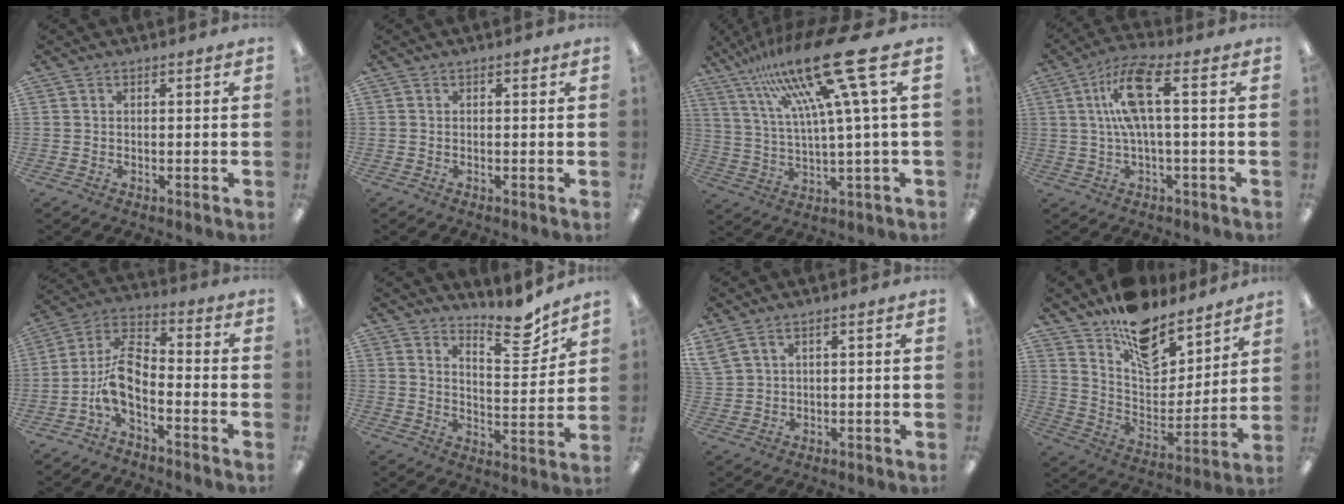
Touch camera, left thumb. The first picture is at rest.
{"total": 1.1, "force": [0.2, 0.4, 1.0], "torque": [-0.021, 0.003, 0.002]}
{"total": 23.1, "force": [12.4, 3.5, 19.2], "torque": [-0.354, -0.072, 0.189]}
{"total": 12.1, "force": [2.5, 3.5, 11.3], "torque": [-0.221, 0.006, 0.041]}
{"total": 10.7, "force": [-3.1, 5.6, 8.5], "torque": [-0.186, -0.003, -0.058]}
{"total": 10.4, "force": [8.6, 2.5, 5.3], "torque": [-0.064, -0.066, 0.143]}
{"total": 3.8, "force": [2.1, 1.9, 2.6], "torque": [-0.052, -0.001, 0.041]}
{"total": 14.9, "force": [11.5, 7.4, 5.9], "torque": [-0.091, -0.093, 0.205]}